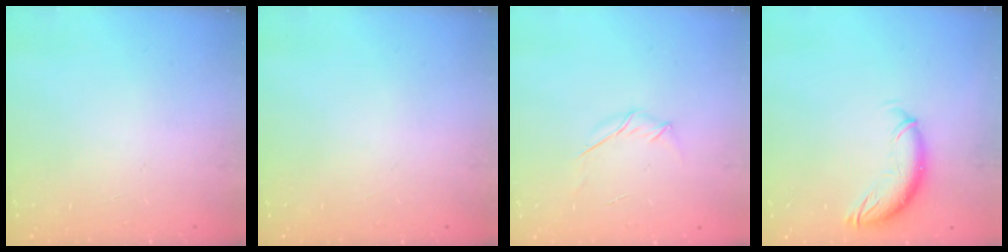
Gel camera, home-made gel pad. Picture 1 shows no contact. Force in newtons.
{"total": 0.0}
{"total": 3.7, "press": 3.6, "slide": 0.9}
{"total": 11.0, "press": 10.9, "slide": 1.6}